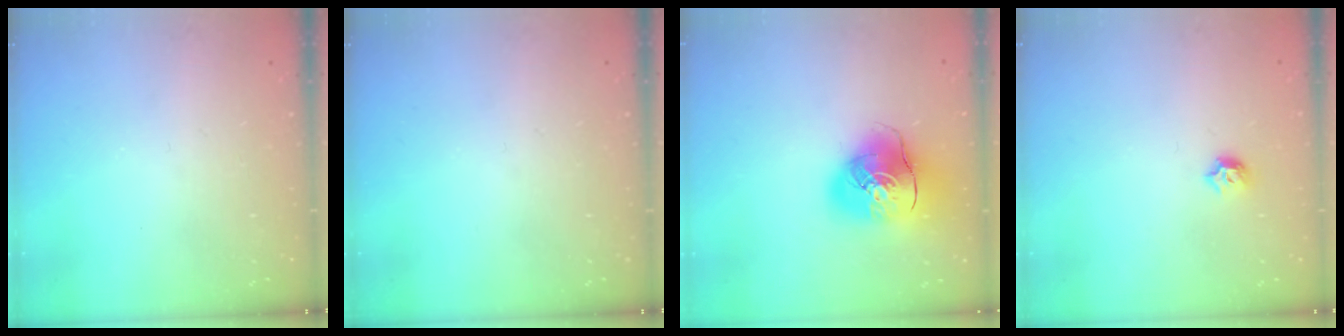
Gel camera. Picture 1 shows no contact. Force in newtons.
{"total": 0.0}
{"total": 14.8, "press": 14.5, "slide": 2.6}
{"total": 5.3, "press": 5.3, "slide": 0.9}